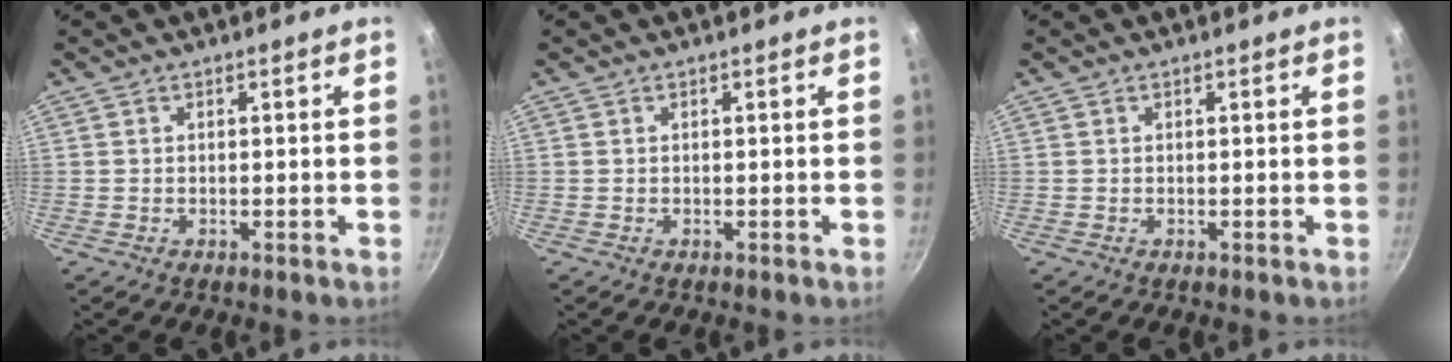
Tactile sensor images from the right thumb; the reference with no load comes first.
{"total": 0.0}
{"total": 0.0}